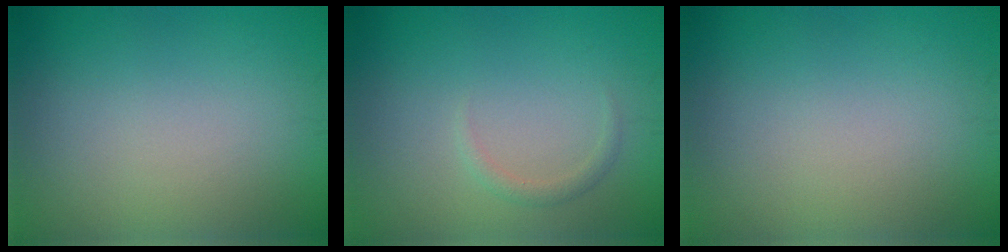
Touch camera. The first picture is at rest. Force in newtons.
{"total": 1.0, "press": 1.0, "slide": 0.1}
{"total": 0.0}